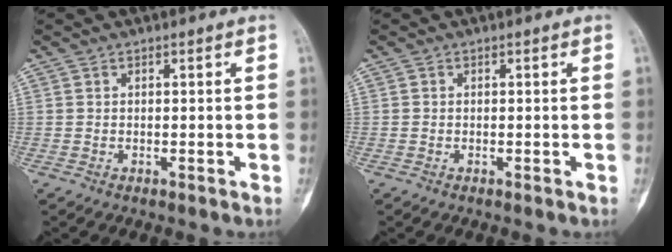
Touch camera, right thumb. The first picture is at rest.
{"total": 0.0}